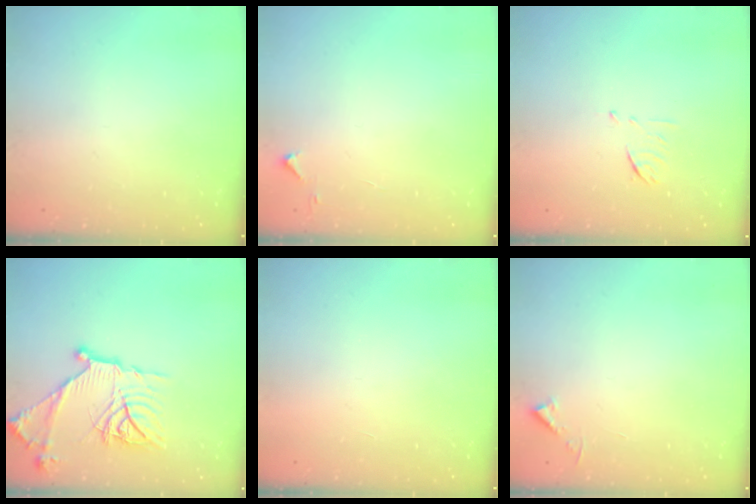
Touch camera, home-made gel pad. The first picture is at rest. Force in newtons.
{"total": 2.8, "press": 2.8, "slide": 0.4}
{"total": 6.1, "press": 6.0, "slide": 1.1}
{"total": 17.4, "press": 17.4, "slide": 0.5}
{"total": 1.5, "press": 1.5, "slide": 0.1}
{"total": 4.0, "press": 4.0, "slide": 0.4}